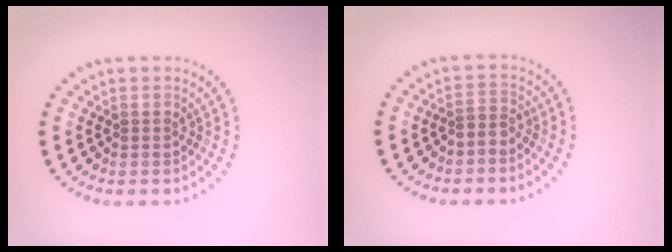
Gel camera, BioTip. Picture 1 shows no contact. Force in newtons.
{"total": 1.2, "press": 0.7, "slide": 1.0}